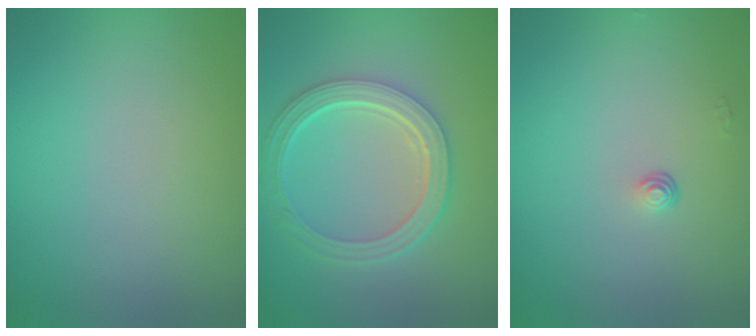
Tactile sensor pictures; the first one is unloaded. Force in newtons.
{"total": 5.1, "press": 3.7, "slide": 3.5}
{"total": 0.6, "press": 0.4, "slide": 0.5}